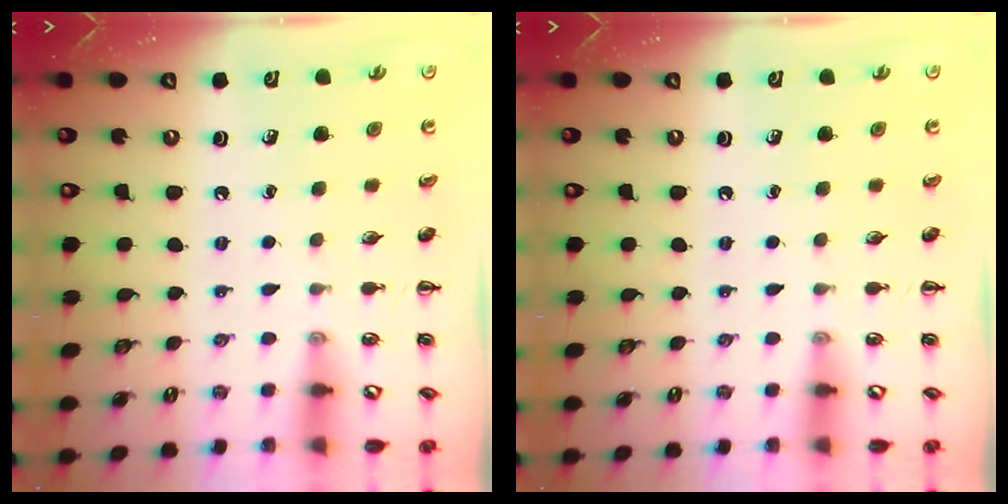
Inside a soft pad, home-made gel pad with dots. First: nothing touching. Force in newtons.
{"total": 0.0}